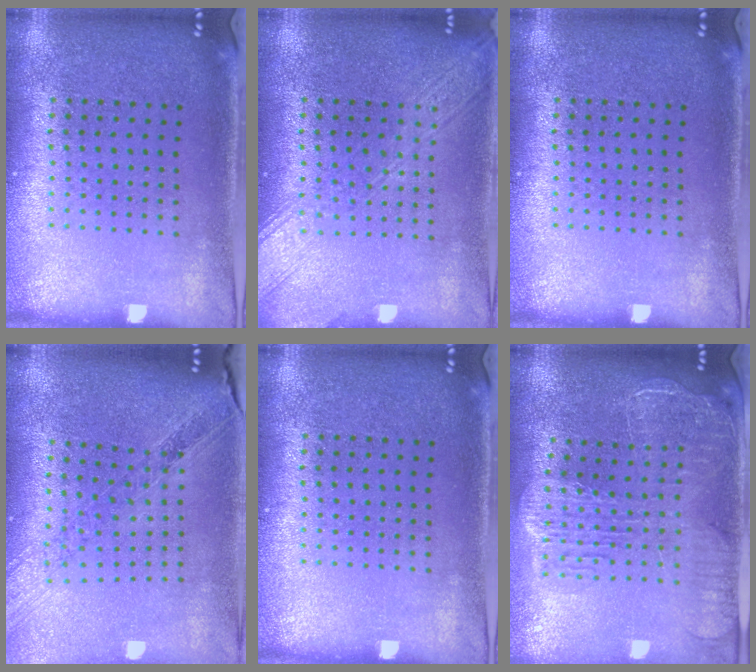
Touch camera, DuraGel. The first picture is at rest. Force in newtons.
{"total": 3.1, "press": 3.1, "slide": 0.4}
{"total": 0.0}
{"total": 1.2, "press": 1.1, "slide": 0.3}
{"total": 0.0}
{"total": 2.7, "press": 2.3, "slide": 1.4}